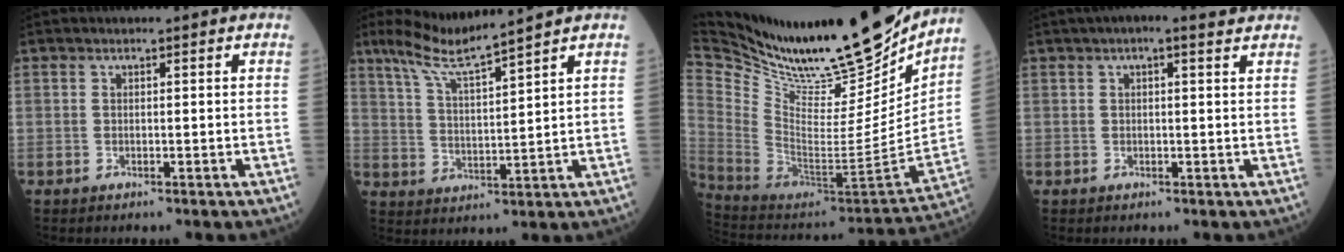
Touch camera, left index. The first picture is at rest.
{"total": 7.6, "force": [6.6, -1.1, 3.6], "torque": [-0.079, -0.007, 0.131]}
{"total": 29.2, "force": [25.2, 5.2, 13.9], "torque": [-0.260, -0.083, 0.394]}
{"total": 4.7, "force": [3.5, 1.2, 3.0], "torque": [-0.049, 0.030, 0.046]}